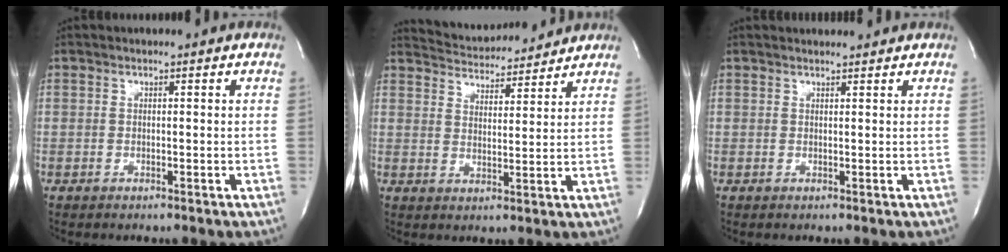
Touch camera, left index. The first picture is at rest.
{"total": 9.9, "force": [9.7, 1.3, 1.7], "torque": [-0.036, 0.012, 0.149]}
{"total": 2.6, "force": [2.6, 0.3, 0.4], "torque": [-0.012, 0.016, 0.036]}